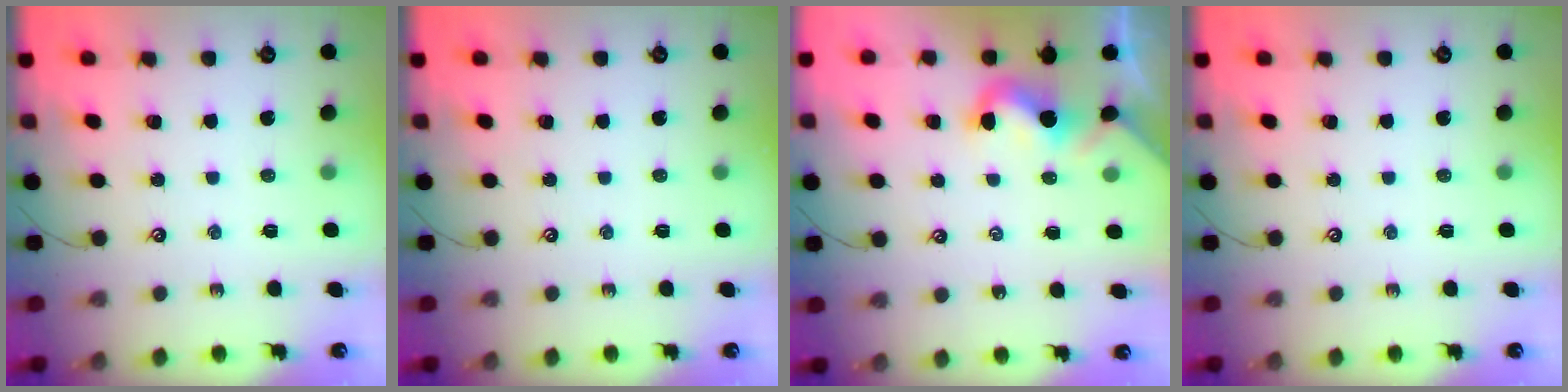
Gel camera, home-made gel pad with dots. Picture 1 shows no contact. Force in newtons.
{"total": 0.0}
{"total": 3.2, "press": 3.2, "slide": 0.5}
{"total": 0.0}